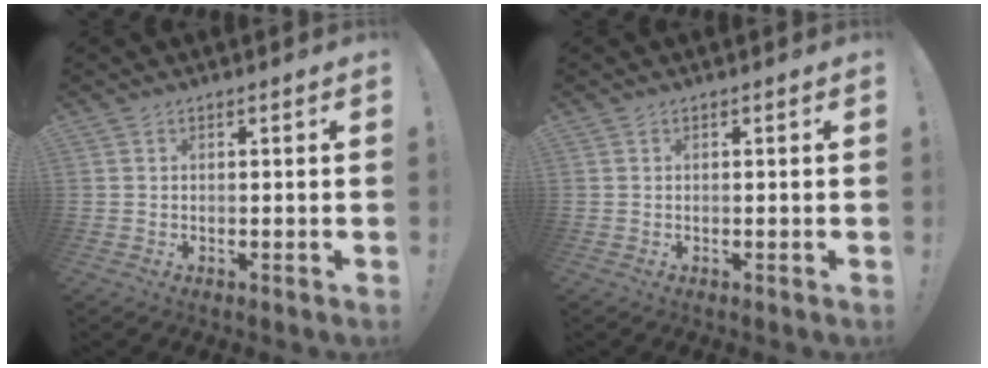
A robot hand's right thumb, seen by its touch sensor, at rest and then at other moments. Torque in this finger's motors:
{"motor_torque": [0.00, 0.00, 0.00, 0.00, 0.00]}